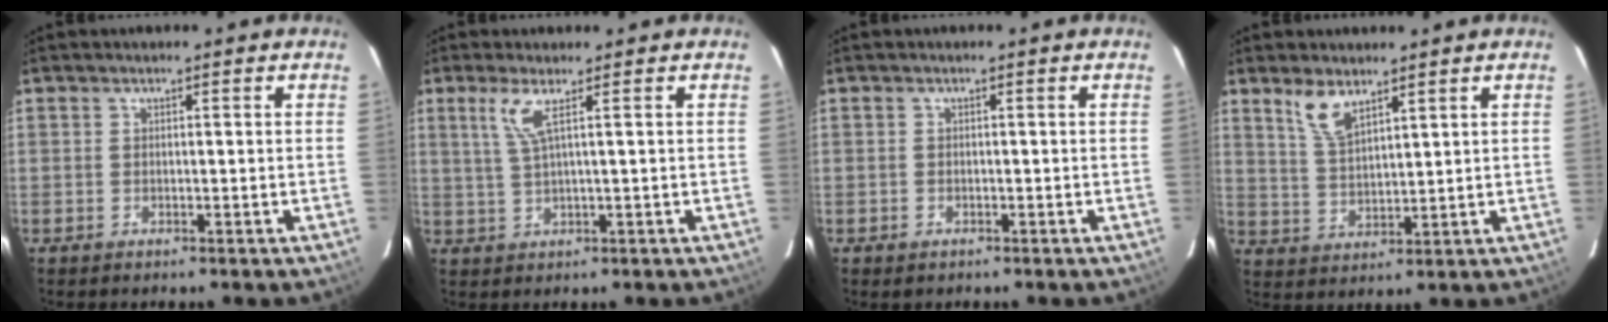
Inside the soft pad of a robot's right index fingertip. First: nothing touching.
{"total": 3.8, "force": [1.6, -0.5, 3.4], "torque": [-0.065, -0.001, 0.038]}
{"total": 1.2, "force": [-0.7, 0.8, 0.4], "torque": [-0.006, 0.000, -0.011]}
{"total": 6.1, "force": [4.3, 2.2, 3.7], "torque": [-0.071, 0.002, 0.092]}